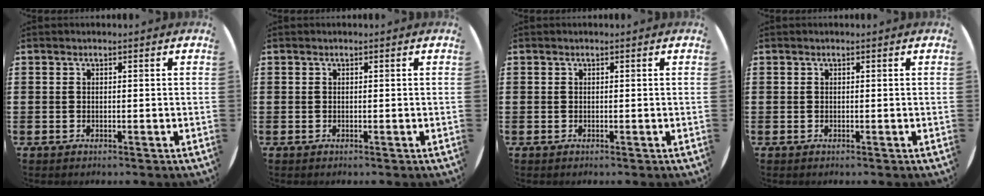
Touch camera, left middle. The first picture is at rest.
{"total": 0.0}
{"total": 0.0}
{"total": 0.0}